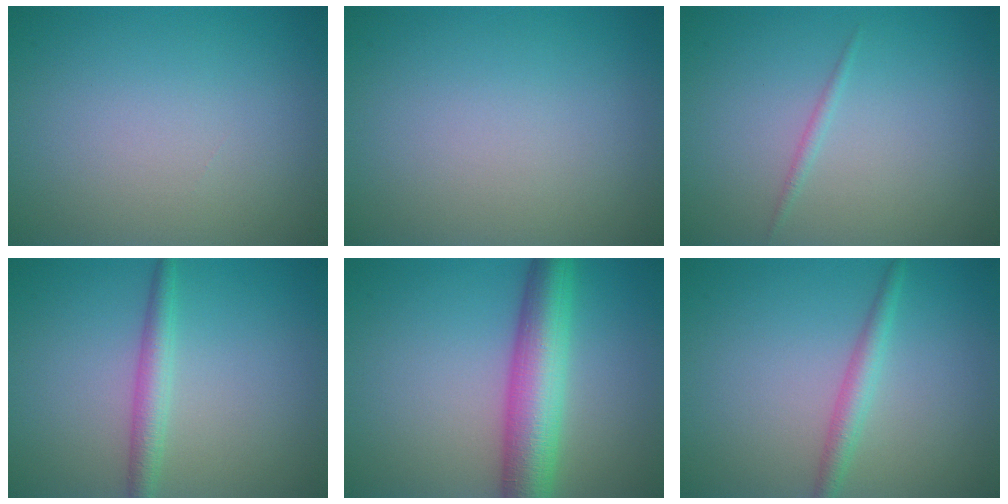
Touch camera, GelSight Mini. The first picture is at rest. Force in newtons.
{"total": 0.0}
{"total": 0.7, "press": 0.7, "slide": 0.1}
{"total": 2.4, "press": 2.4, "slide": 0.0}
{"total": 7.2, "press": 7.2, "slide": 0.3}
{"total": 2.1, "press": 2.1, "slide": 0.1}